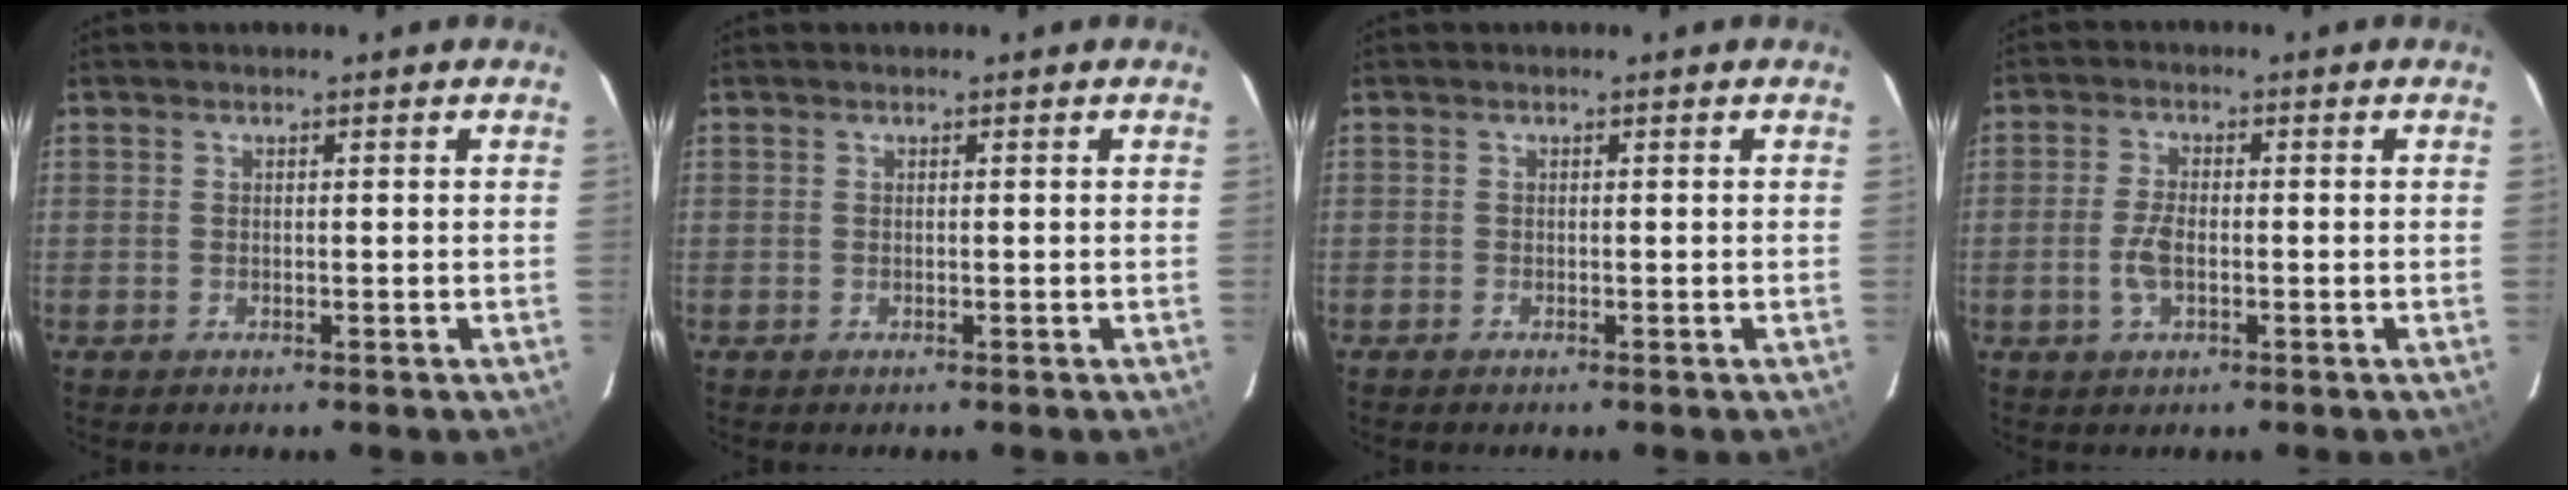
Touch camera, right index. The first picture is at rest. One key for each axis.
{"total": 0.0}
{"total": 0.0}
{"total": 4.3, "fx": -1.2, "fy": 1.9, "fz": 3.6, "tx": -0.079, "ty": 0.001, "tz": -0.023}